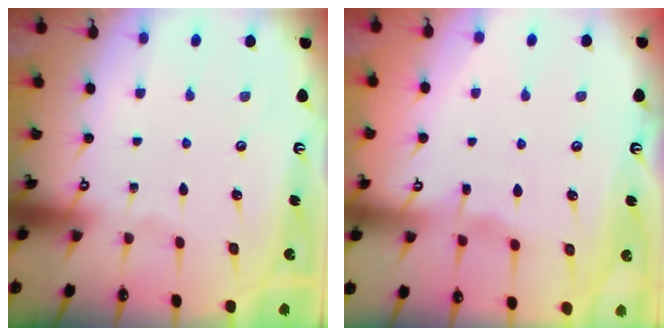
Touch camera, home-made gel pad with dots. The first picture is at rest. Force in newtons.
{"total": 3.7, "press": 3.6, "slide": 0.4}